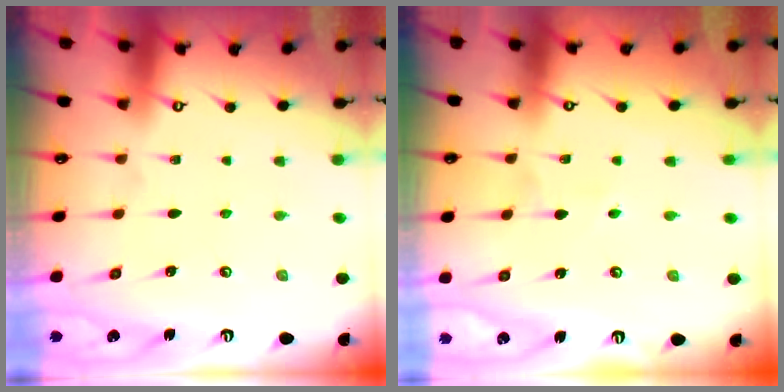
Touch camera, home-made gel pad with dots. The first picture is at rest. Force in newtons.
{"total": 2.1, "press": 2.1, "slide": 0.2}